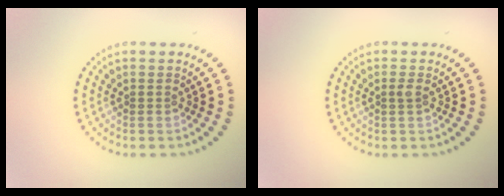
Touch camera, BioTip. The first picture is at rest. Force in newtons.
{"total": 0.6, "press": 0.5, "slide": 0.3}